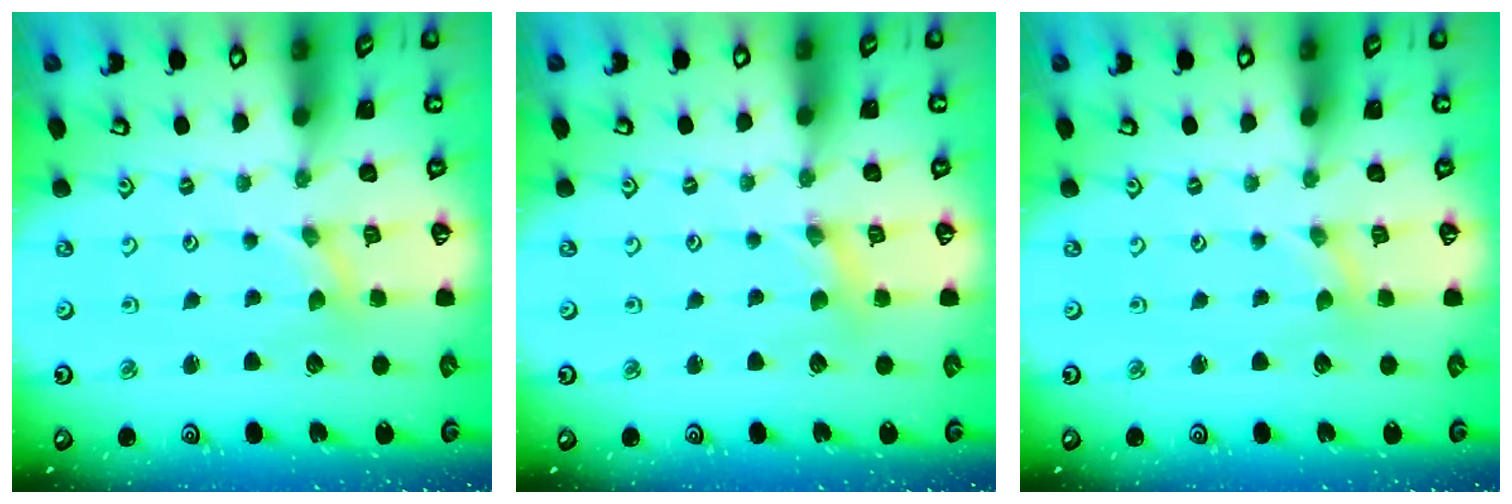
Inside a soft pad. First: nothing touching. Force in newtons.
{"total": 1.2, "press": 1.1, "slide": 0.3}
{"total": 0.0}